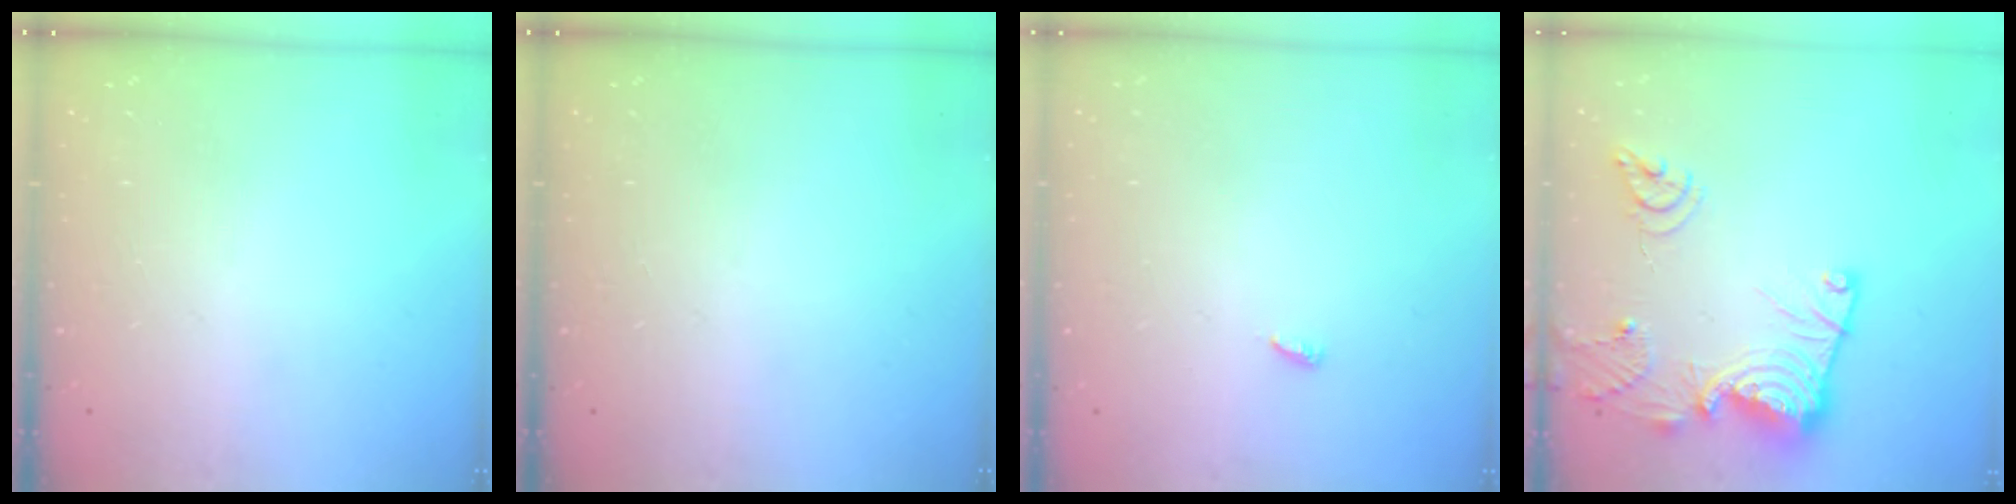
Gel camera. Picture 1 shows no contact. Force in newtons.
{"total": 0.0}
{"total": 2.5, "press": 2.5, "slide": 0.2}
{"total": 16.7, "press": 16.7, "slide": 1.2}